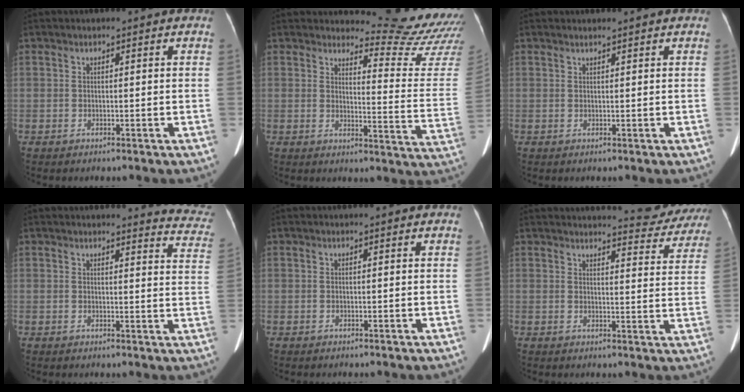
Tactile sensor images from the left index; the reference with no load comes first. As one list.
[{"total": 14.3, "force": [14.2, -0.6, 1.9], "torque": [-0.015, -0.143, 0.146]}, {"total": 1.3, "force": [1.3, -0.2, 0.3], "torque": [-0.014, 0.006, 0.022]}, {"total": 9.4, "force": [9.3, 1.4, 0.7], "torque": [0.027, -0.058, 0.063]}, {"total": 0.0}, {"total": 12.9, "force": [12.4, 2.3, 2.5], "torque": [-0.009, -0.030, 0.122]}]